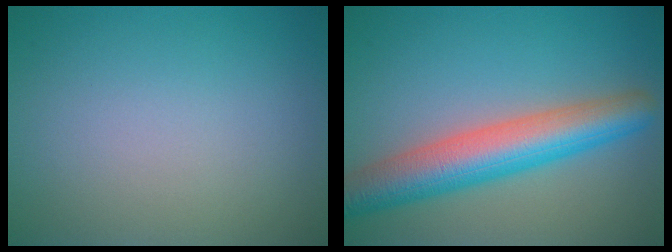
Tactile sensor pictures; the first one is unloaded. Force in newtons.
{"total": 7.4, "press": 7.4, "slide": 0.2}